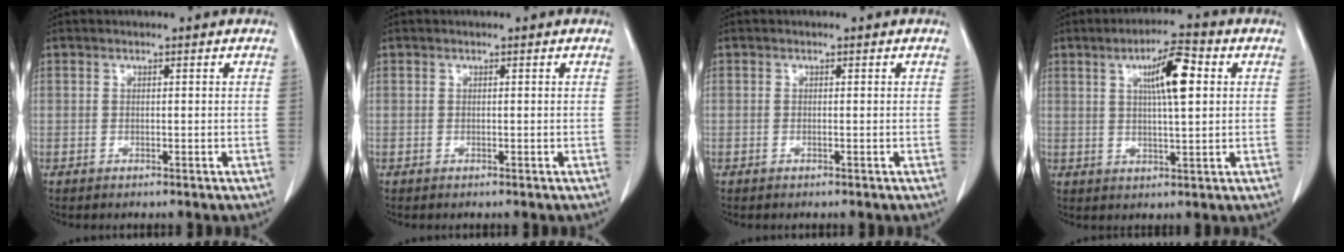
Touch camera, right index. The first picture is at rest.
{"total": 0.0}
{"total": 0.0}
{"total": 8.0, "force": [2.3, 1.1, 7.5], "torque": [-0.127, 0.011, 0.038]}